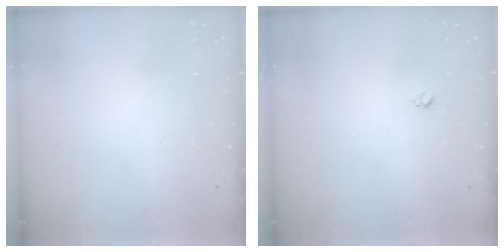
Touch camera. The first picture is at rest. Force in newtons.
{"total": 3.0, "press": 2.9, "slide": 0.4}